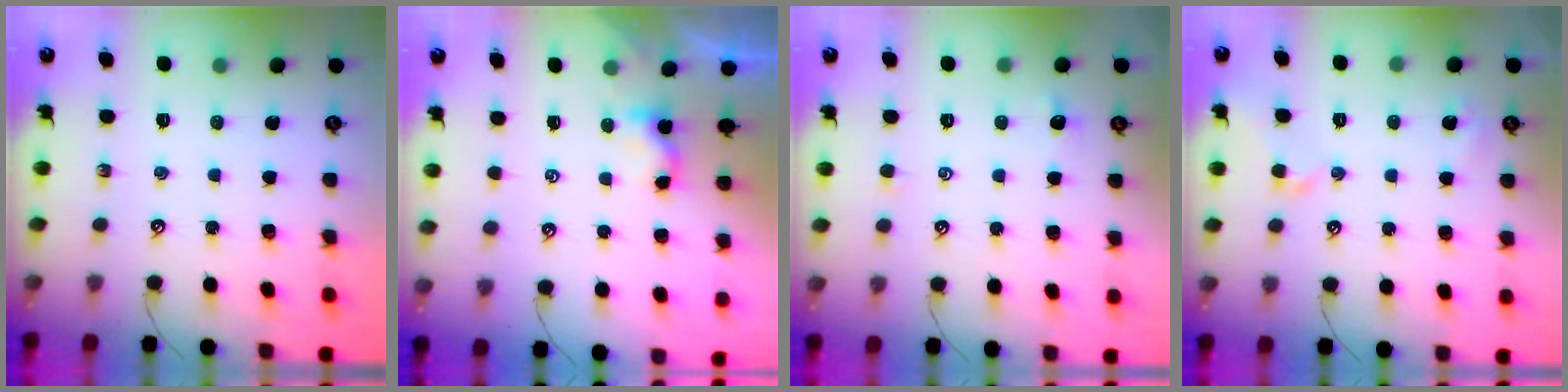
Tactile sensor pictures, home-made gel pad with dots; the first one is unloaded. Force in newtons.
{"total": 2.9, "press": 2.9, "slide": 0.2}
{"total": 1.6, "press": 1.6, "slide": 0.2}
{"total": 2.2, "press": 2.1, "slide": 0.6}